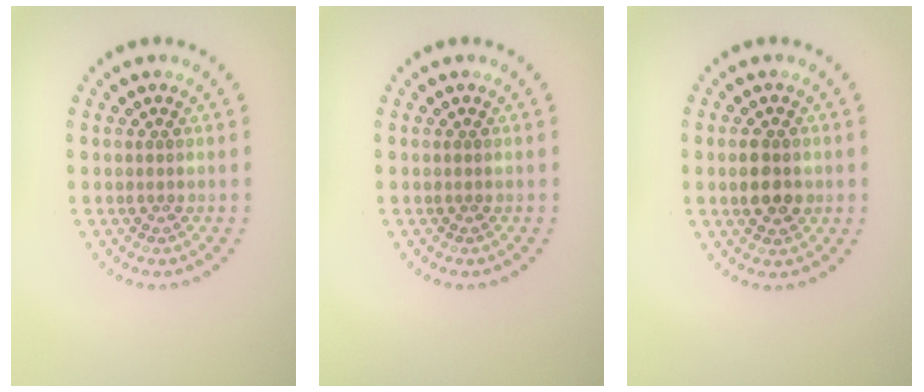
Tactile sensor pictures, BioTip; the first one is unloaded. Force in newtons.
{"total": 0.0}
{"total": 3.0, "press": 3.0, "slide": 0.1}